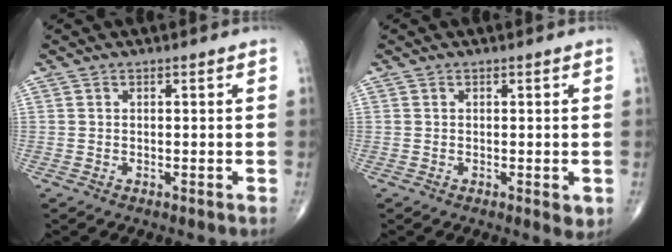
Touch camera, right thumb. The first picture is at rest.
{"total": 1.9, "force": [-0.4, 0.7, 1.7], "torque": [-0.018, -0.004, -0.005]}